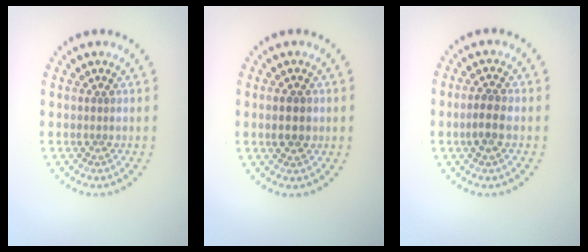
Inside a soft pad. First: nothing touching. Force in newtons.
{"total": 2.1, "press": 2.1, "slide": 0.0}
{"total": 1.8, "press": 1.7, "slide": 0.5}